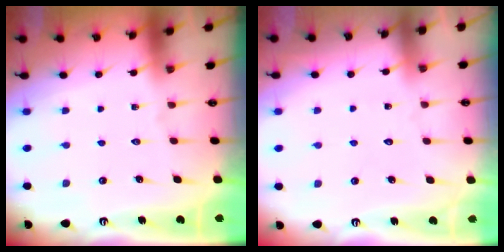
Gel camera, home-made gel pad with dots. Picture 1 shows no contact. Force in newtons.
{"total": 2.8, "press": 2.8, "slide": 0.2}